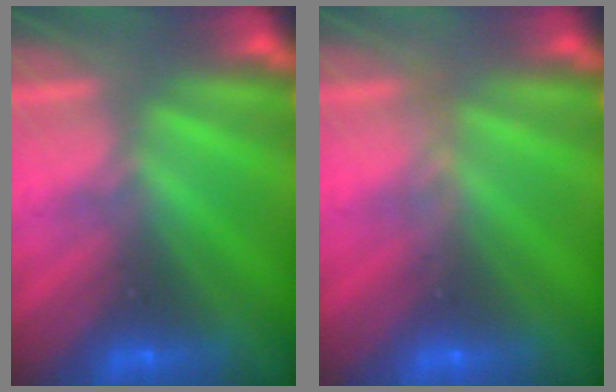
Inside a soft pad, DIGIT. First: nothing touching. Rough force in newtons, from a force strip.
{"total": 3.4}